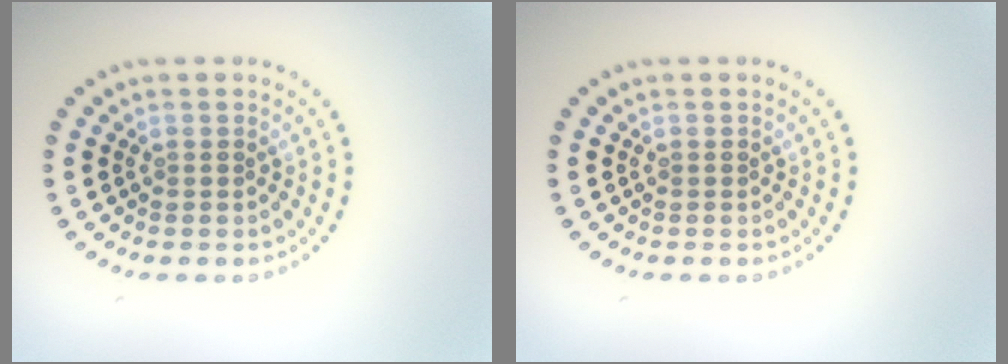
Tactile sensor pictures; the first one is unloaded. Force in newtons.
{"total": 0.0}